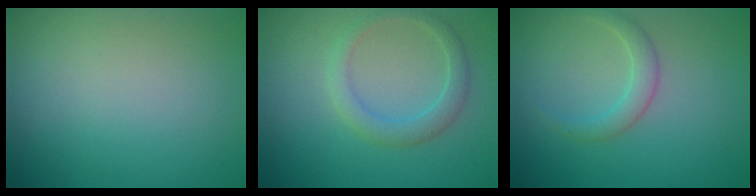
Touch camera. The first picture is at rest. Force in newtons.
{"total": 2.3, "press": 2.3, "slide": 0.2}
{"total": 1.9, "press": 1.9, "slide": 0.1}